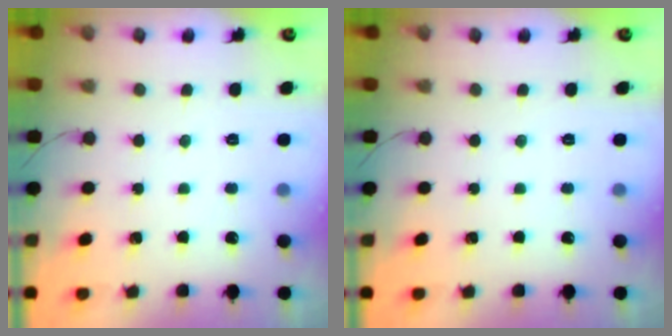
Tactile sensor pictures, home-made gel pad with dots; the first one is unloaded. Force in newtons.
{"total": 0.0}